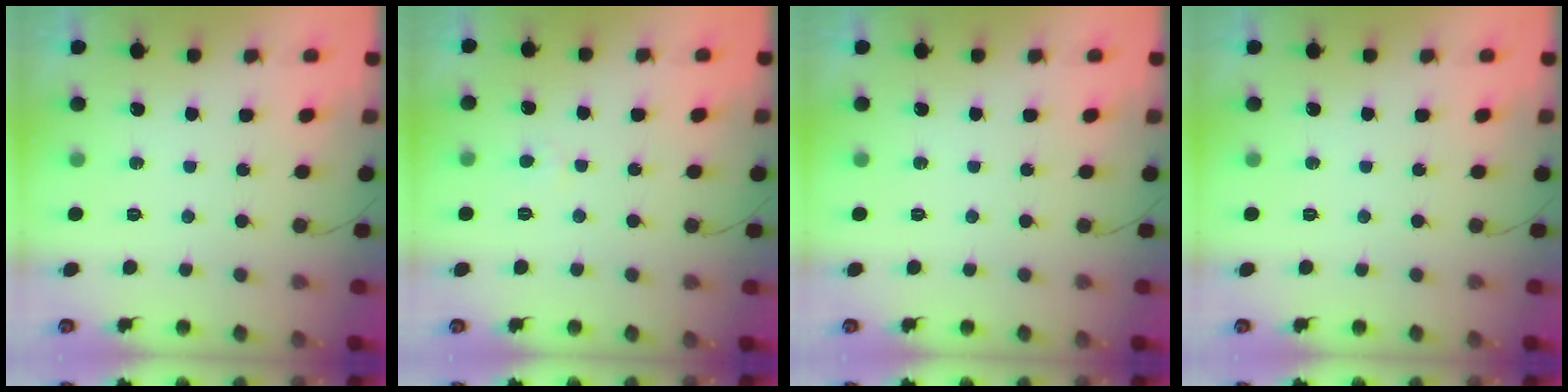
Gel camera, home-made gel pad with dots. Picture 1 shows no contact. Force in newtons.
{"total": 2.6, "press": 2.6, "slide": 0.3}
{"total": 0.0}
{"total": 0.0}